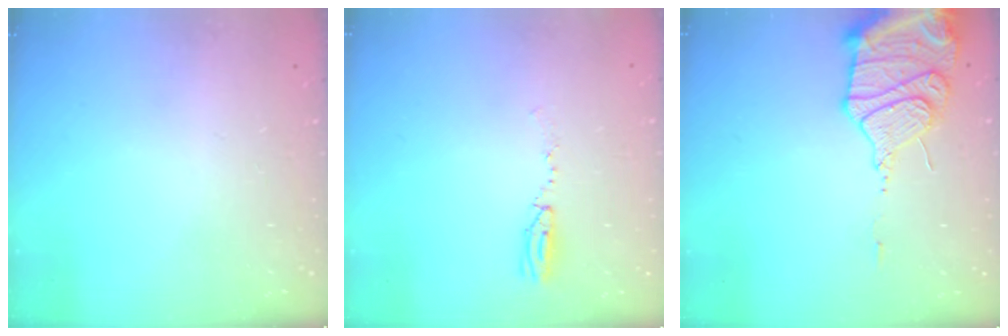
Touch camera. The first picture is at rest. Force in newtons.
{"total": 17.3, "press": 5.5, "slide": 16.4}
{"total": 16.7, "press": 16.3, "slide": 3.4}